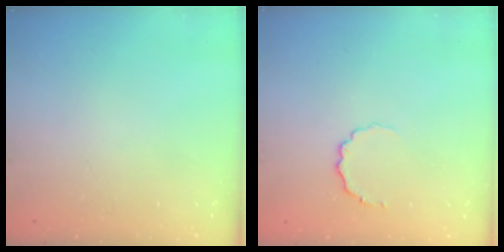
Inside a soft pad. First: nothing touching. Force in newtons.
{"total": 4.9, "press": 4.7, "slide": 1.5}